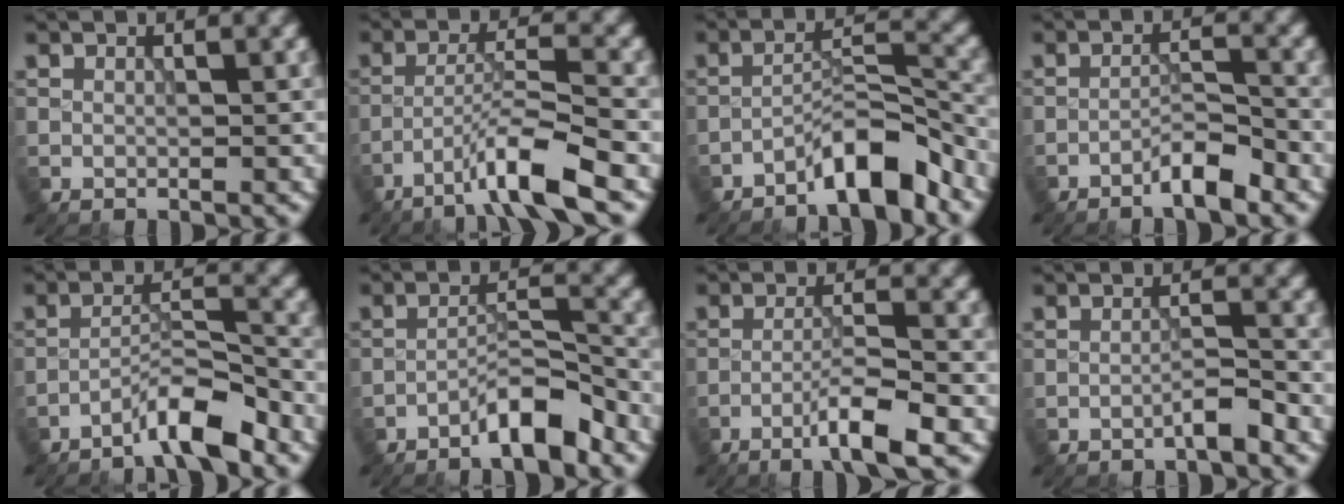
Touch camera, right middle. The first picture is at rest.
{"total": 5.9, "force": [-3.7, 0.2, 4.5], "torque": [-0.074, 0.012, -0.077]}
{"total": 5.5, "force": [-4.2, 1.0, 3.4], "torque": [-0.052, 0.015, -0.079]}
{"total": 3.2, "force": [-2.4, 0.5, 2.0], "torque": [-0.032, 0.010, -0.046]}
{"total": 4.5, "force": [-3.6, 0.4, 2.7], "torque": [-0.045, 0.012, -0.072]}
{"total": 4.3, "force": [-3.2, 0.7, 2.7], "torque": [-0.044, 0.014, -0.062]}
{"total": 4.3, "force": [-2.6, 0.1, 3.5], "torque": [-0.061, 0.008, -0.056]}
{"total": 1.8, "force": [-1.3, 0.1, 1.2], "torque": [-0.017, 0.008, -0.028]}